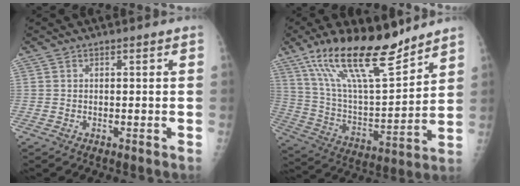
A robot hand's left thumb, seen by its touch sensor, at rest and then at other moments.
{"total": 21.6, "force": [15.4, 6.0, 13.9], "torque": [-0.222, -0.072, 0.281]}